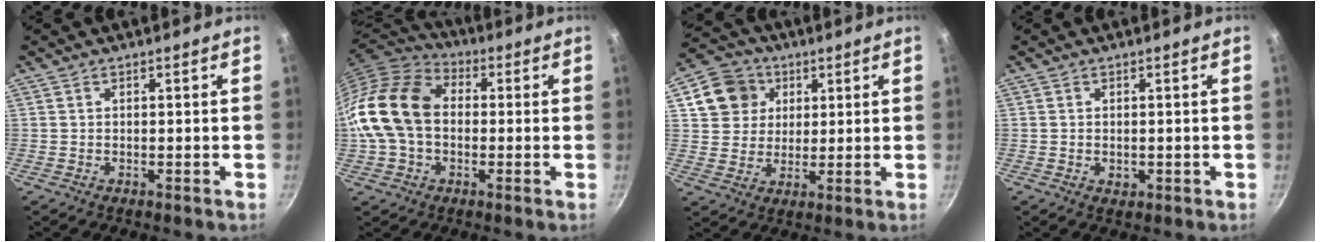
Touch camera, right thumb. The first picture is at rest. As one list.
[{"total": 17.1, "force": [-0.1, 12.5, 11.7], "torque": [-0.206, 0.035, -0.015]}, {"total": 10.1, "force": [3.8, 8.8, 3.3], "torque": [-0.030, 0.005, 0.062]}, {"total": 1.5, "force": [-0.2, 1.1, 0.9], "torque": [-0.012, -0.001, -0.003]}]